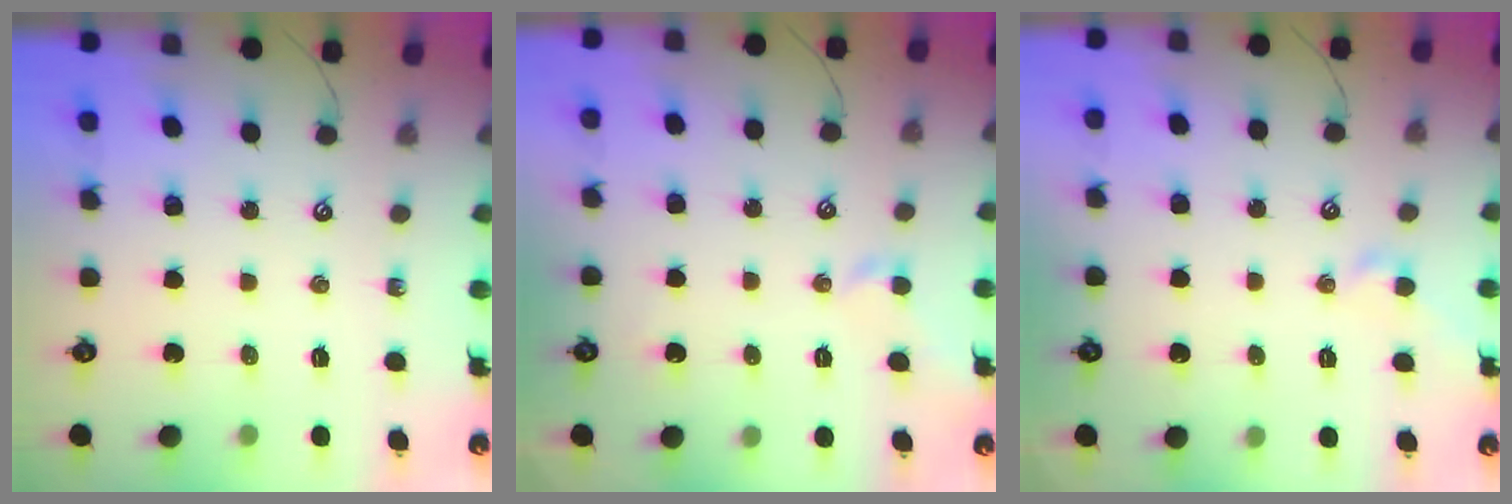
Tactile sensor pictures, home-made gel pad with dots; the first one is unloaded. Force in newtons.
{"total": 1.4, "press": 1.3, "slide": 0.6}
{"total": 1.2, "press": 1.1, "slide": 0.4}